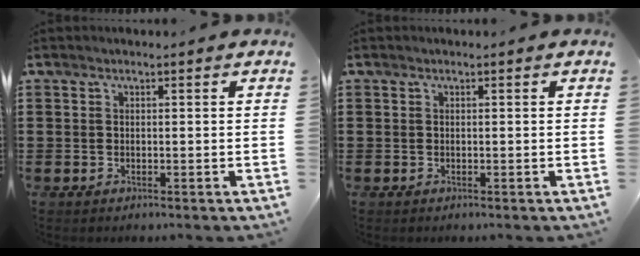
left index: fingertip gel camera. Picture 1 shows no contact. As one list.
[{"total": 0.0}]